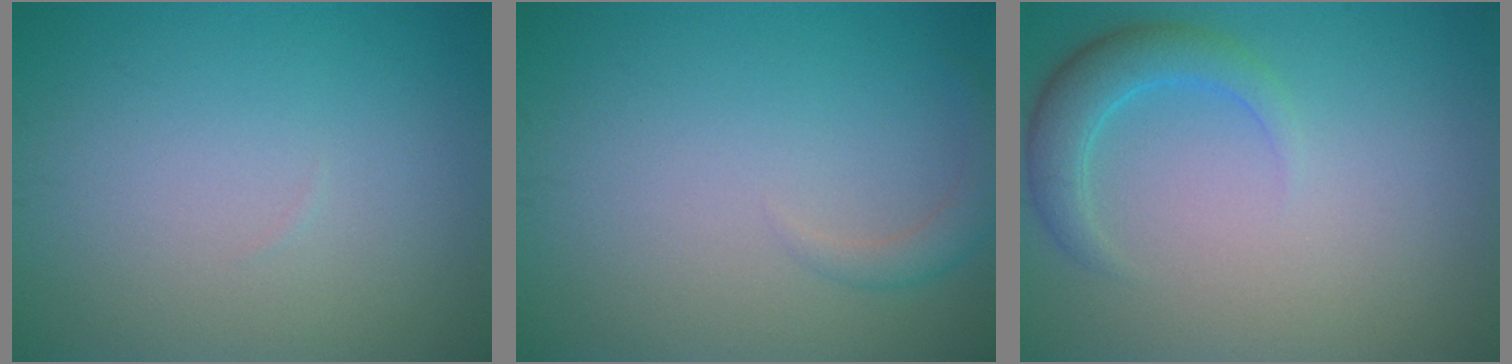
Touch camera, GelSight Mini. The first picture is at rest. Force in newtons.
{"total": 1.5, "press": 1.5, "slide": 0.1}
{"total": 3.0, "press": 3.0, "slide": 0.1}